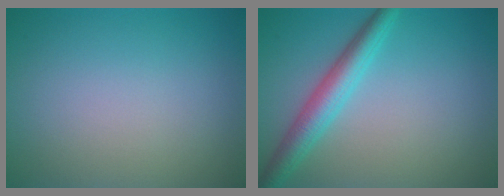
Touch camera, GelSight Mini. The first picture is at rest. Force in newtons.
{"total": 3.9, "press": 3.9, "slide": 0.0}